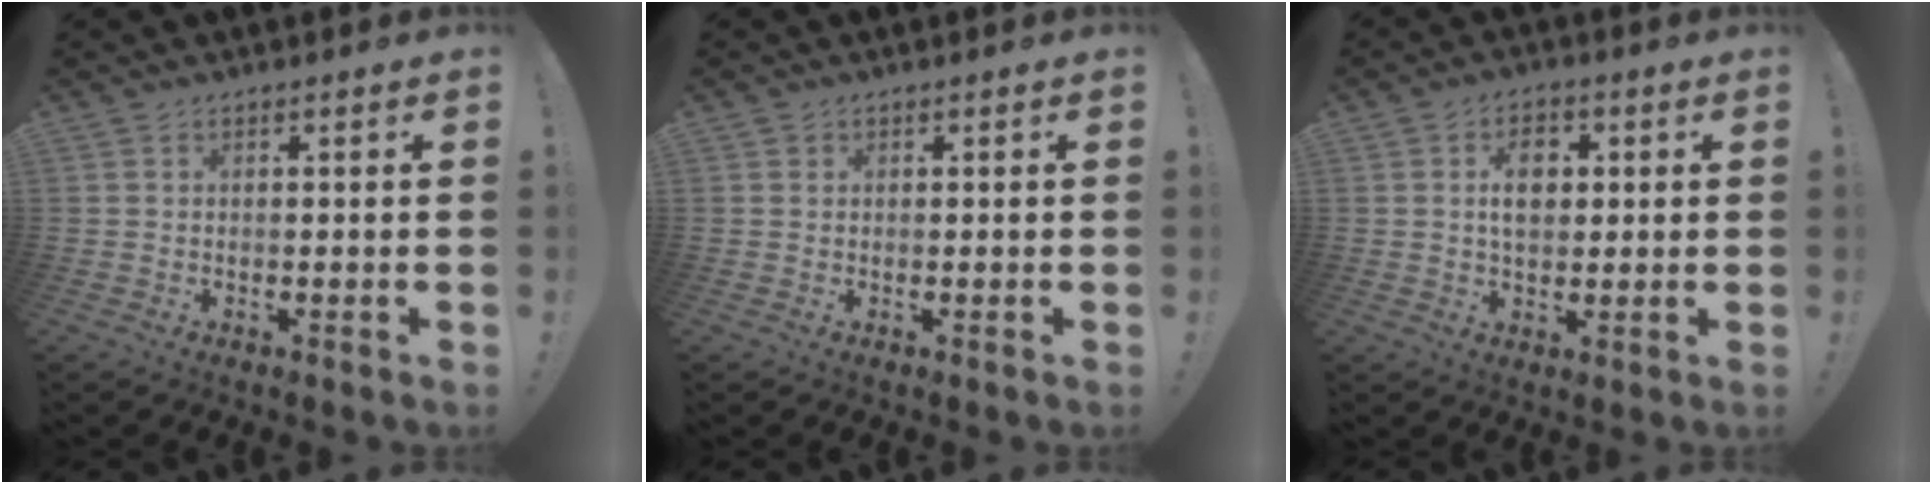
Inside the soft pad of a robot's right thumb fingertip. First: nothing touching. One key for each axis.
{"total": 0.7, "fx": 0.4, "fy": 0.6, "fz": -0.1, "tx": 0.005, "ty": 0.000, "tz": 0.007}
{"total": 7.4, "fx": 1.4, "fy": 5.3, "fz": 4.9, "tx": -0.066, "ty": 0.004, "tz": 0.022}